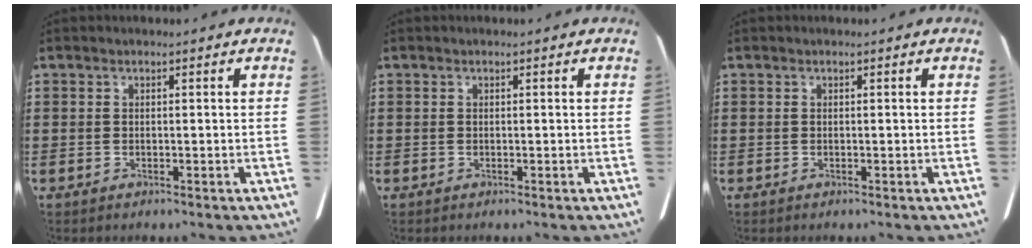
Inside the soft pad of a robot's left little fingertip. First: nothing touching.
{"total": 0.0}
{"total": 0.0}